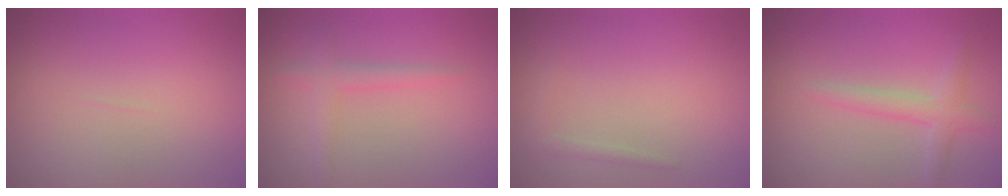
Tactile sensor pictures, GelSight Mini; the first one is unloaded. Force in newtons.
{"total": 2.1, "press": 2.1, "slide": 0.0}
{"total": 0.9, "press": 0.9, "slide": 0.1}
{"total": 2.3, "press": 2.3, "slide": 0.1}